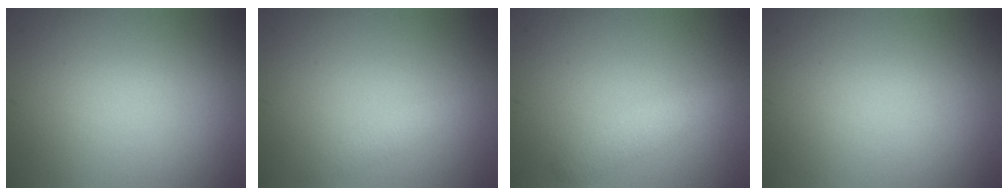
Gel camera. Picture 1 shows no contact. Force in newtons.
{"total": 1.3, "press": 1.3, "slide": 0.1}
{"total": 2.5, "press": 2.5, "slide": 0.2}
{"total": 0.0}